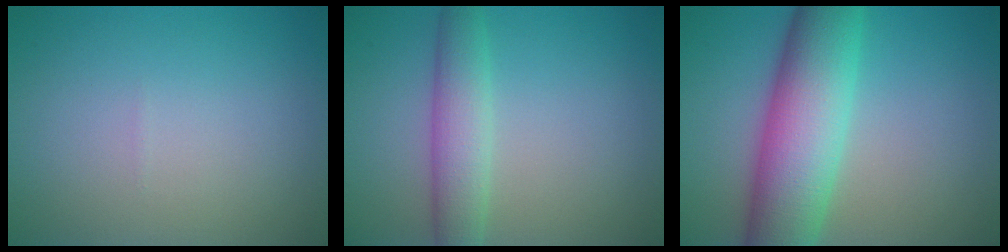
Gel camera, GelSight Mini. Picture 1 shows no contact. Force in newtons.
{"total": 3.7, "press": 3.7, "slide": 0.2}
{"total": 9.9, "press": 9.9, "slide": 0.2}